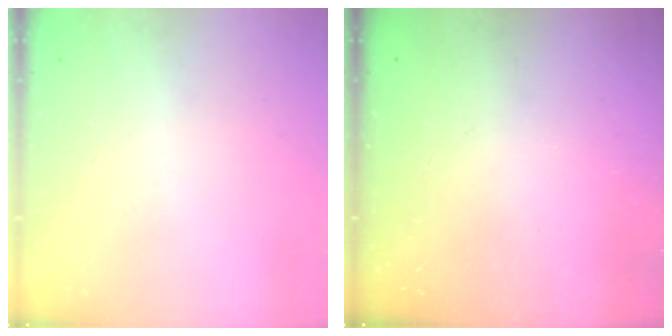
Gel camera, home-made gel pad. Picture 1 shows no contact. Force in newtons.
{"total": 0.0}